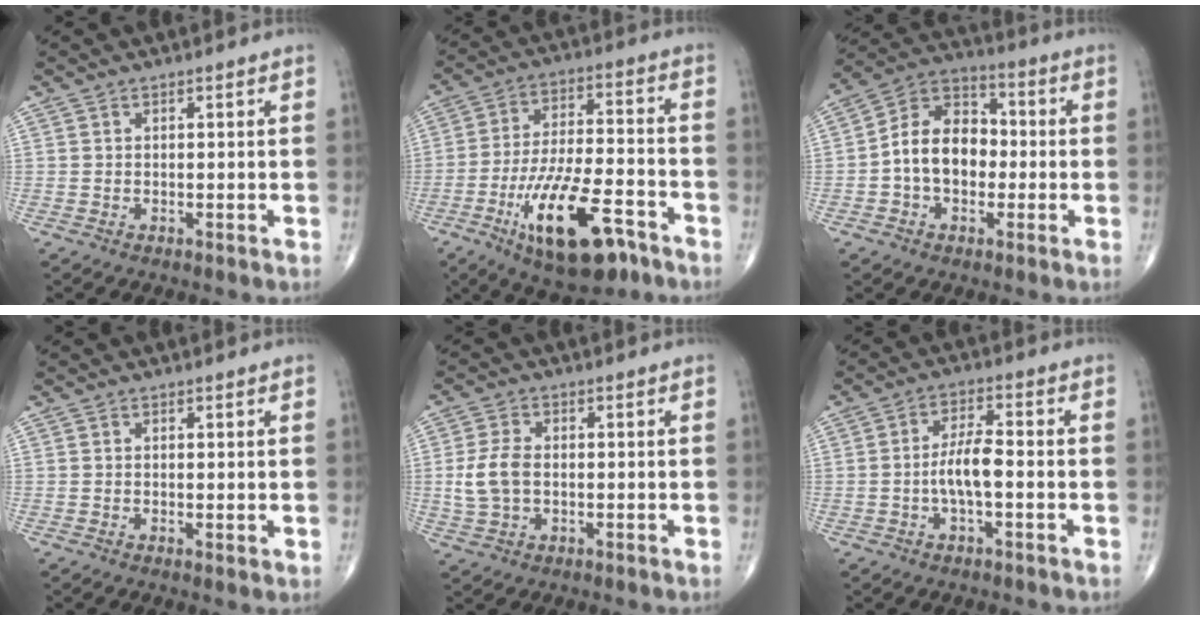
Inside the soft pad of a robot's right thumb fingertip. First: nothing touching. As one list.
[{"total": 18.7, "force": [-9.4, 7.2, 14.5], "torque": [-0.244, 0.043, -0.149]}, {"total": 12.6, "force": [-1.2, 9.0, 8.8], "torque": [-0.126, 0.039, -0.035]}, {"total": 0.9, "force": [0.1, 0.2, 0.9], "torque": [-0.017, -0.006, 0.000]}, {"total": 6.4, "force": [-0.3, 4.1, 4.9], "torque": [-0.107, 0.007, -0.004]}, {"total": 6.1, "force": [-1.3, 2.0, 5.7], "torque": [-0.107, 0.017, -0.029]}]